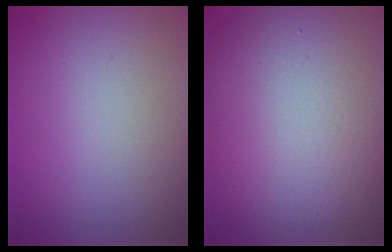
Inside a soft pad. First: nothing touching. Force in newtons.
{"total": 11.6, "press": 11.6, "slide": 0.5}